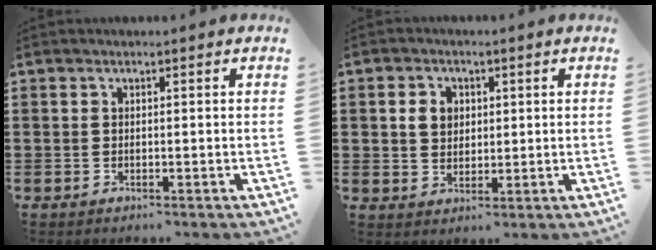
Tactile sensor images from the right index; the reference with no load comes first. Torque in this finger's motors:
{"motor_torque": [0.20, -0.18, 0.34, 0.04]}